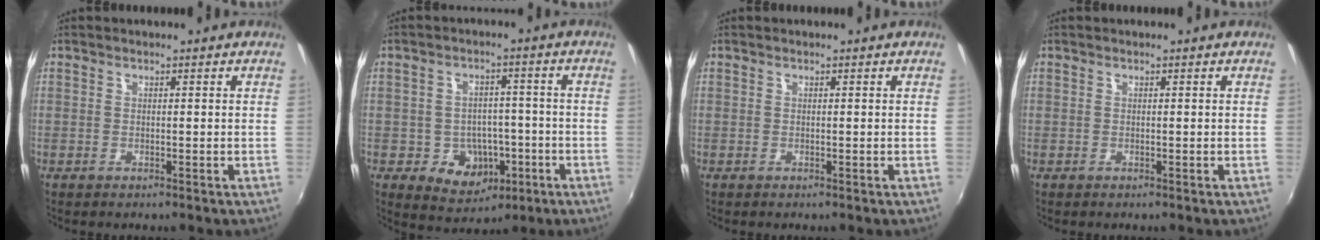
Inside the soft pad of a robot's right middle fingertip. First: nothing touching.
{"total": 8.8, "force": [-3.2, 7.1, 4.1], "torque": [-0.082, 0.015, -0.026]}
{"total": 0.0}
{"total": 0.0}